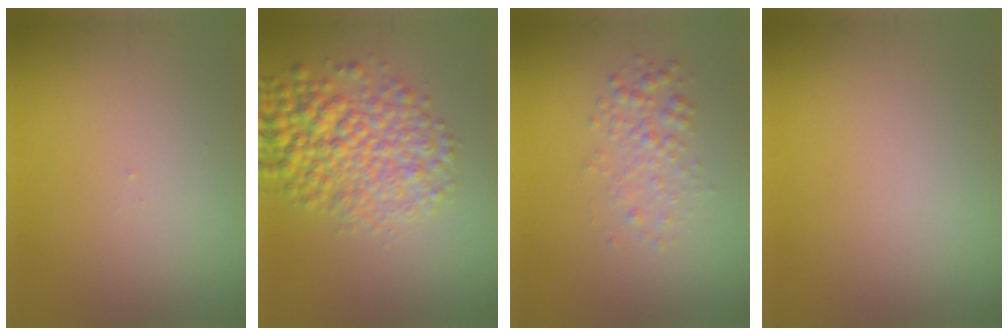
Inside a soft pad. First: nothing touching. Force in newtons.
{"total": 6.6, "press": 6.6, "slide": 0.1}
{"total": 2.1, "press": 2.1, "slide": 0.0}
{"total": 0.0}